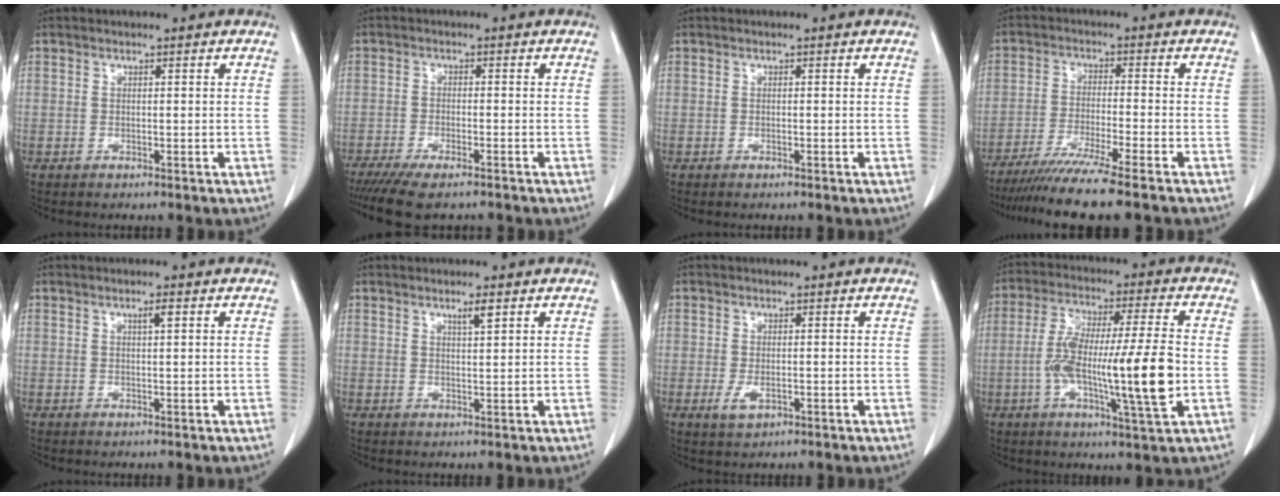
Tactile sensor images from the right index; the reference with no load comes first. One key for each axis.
{"total": 8.4, "fx": -6.8, "fy": 1.7, "fz": 4.6, "tx": -0.071, "ty": -0.017, "tz": -0.107}
{"total": 0.0}
{"total": 11.2, "fx": -9.1, "fy": -1.4, "fz": 6.4, "tx": -0.092, "ty": -0.035, "tz": -0.146}
{"total": 1.4, "fx": 0.6, "fy": 0.0, "fz": 1.2, "tx": -0.022, "ty": 0.000, "tz": 0.009}
{"total": 2.1, "fx": 1.3, "fy": 0.0, "fz": 1.6, "tx": -0.032, "ty": -0.002, "tz": 0.023}
{"total": 2.3, "fx": -0.7, "fy": 1.1, "fz": 1.9, "tx": -0.040, "ty": -0.004, "tz": -0.008}
{"total": 15.7, "fx": -2.7, "fy": 1.0, "fz": 15.5, "tx": -0.278, "ty": -0.002, "tz": -0.049}